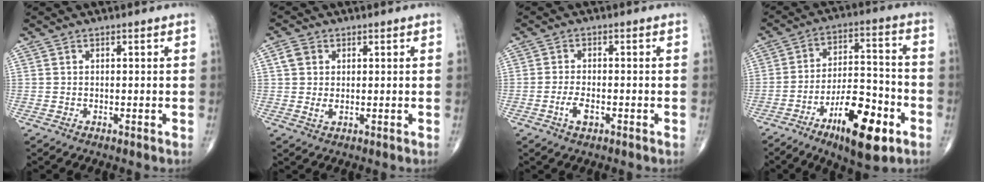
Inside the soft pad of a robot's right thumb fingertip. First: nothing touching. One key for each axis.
{"total": 3.9, "fx": 0.9, "fy": 2.9, "fz": 2.4, "tx": -0.042, "ty": -0.002, "tz": 0.017}
{"total": 3.2, "fx": -1.4, "fy": 1.4, "fz": 2.6, "tx": -0.049, "ty": 0.006, "tz": -0.027}
{"total": 16.4, "fx": -8.1, "fy": 6.0, "fz": 12.9, "tx": -0.186, "ty": 0.047, "tz": -0.126}